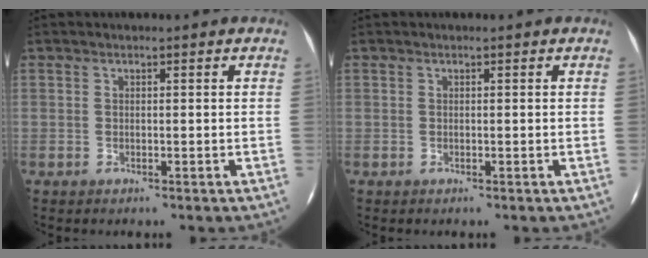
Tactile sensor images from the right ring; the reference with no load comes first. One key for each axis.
{"total": 0.0}